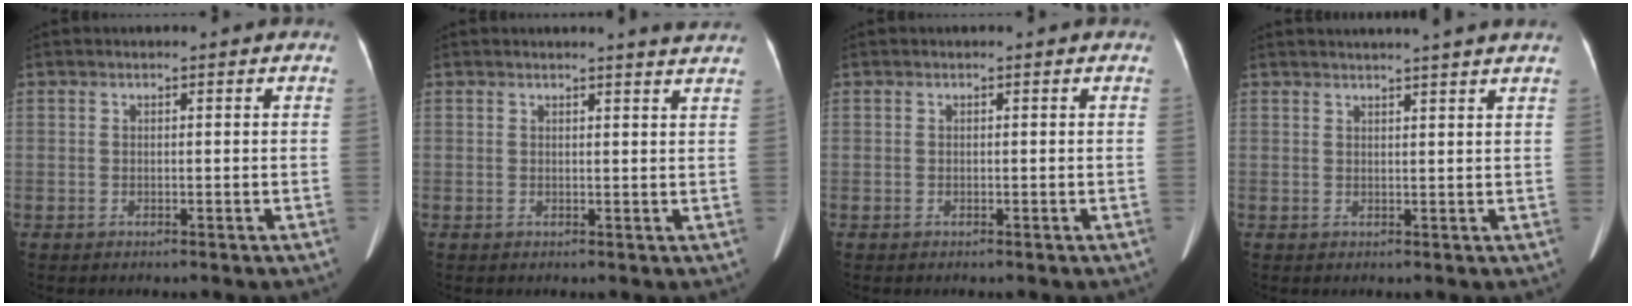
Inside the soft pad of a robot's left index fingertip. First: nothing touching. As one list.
[{"total": 3.8, "force": [3.6, -0.4, 1.0], "torque": [-0.017, -0.005, 0.025]}, {"total": 0.0}, {"total": 7.7, "force": [6.9, -1.0, 3.3], "torque": [-0.040, 0.020, 0.073]}]